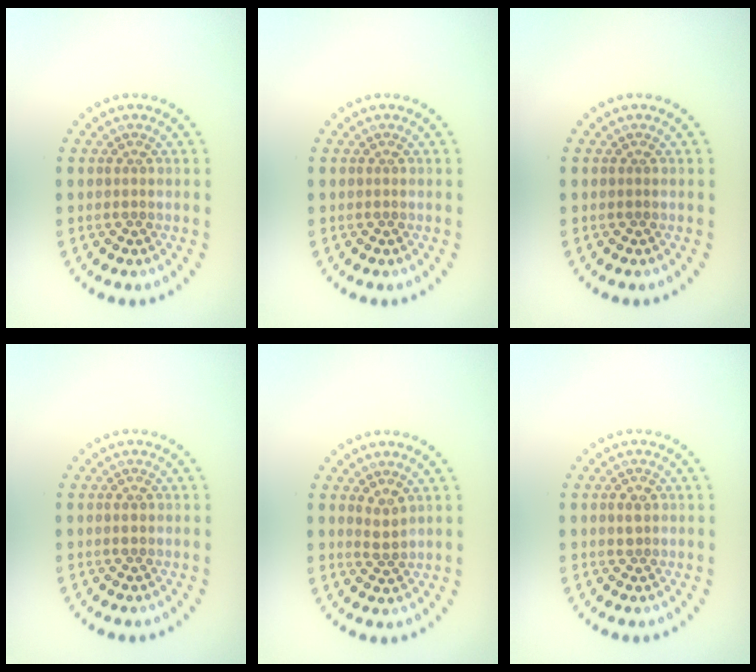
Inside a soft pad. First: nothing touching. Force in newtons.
{"total": 0.0}
{"total": 0.0}
{"total": 0.9, "press": 0.9, "slide": 0.2}
{"total": 1.5, "press": 1.2, "slide": 0.9}
{"total": 1.2, "press": 1.1, "slide": 0.3}